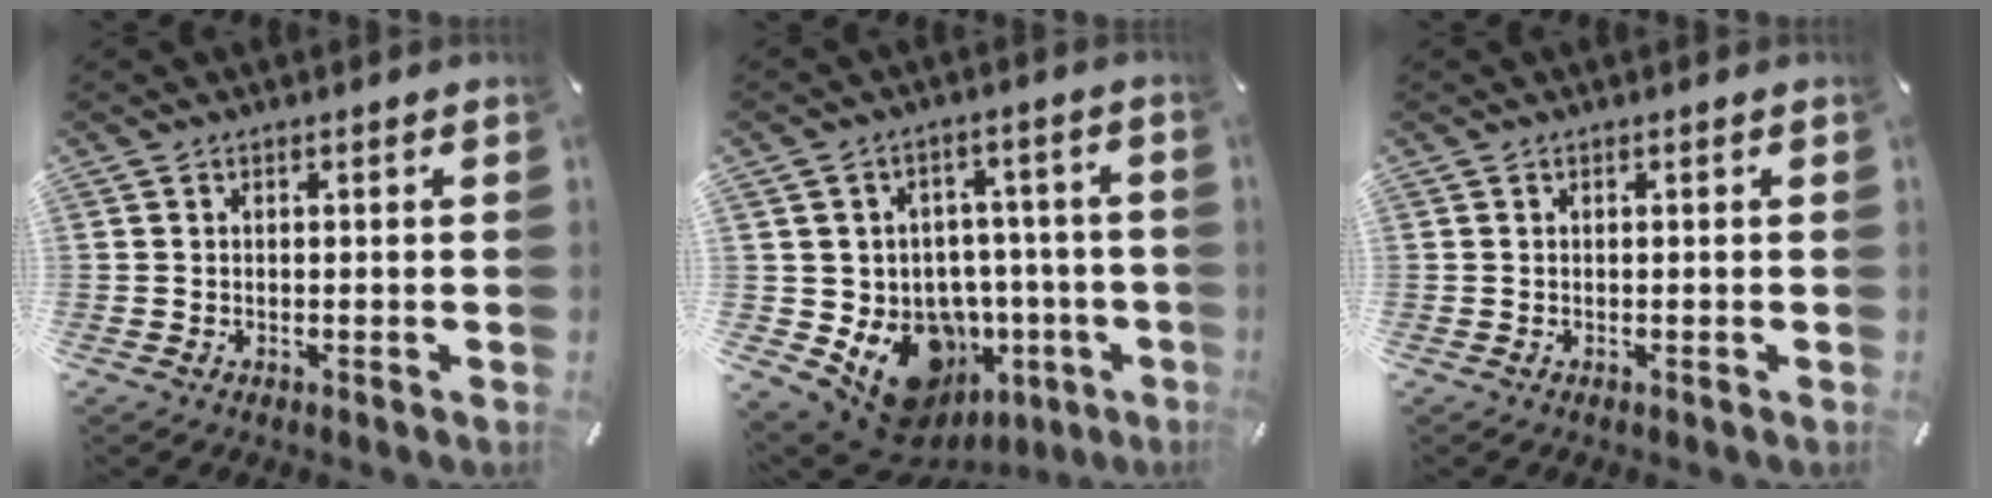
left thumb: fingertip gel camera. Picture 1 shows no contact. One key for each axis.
{"total": 15.3, "fx": -6.9, "fy": 11.7, "fz": 7.2, "tx": -0.110, "ty": 0.020, "tz": -0.091}
{"total": 0.0}